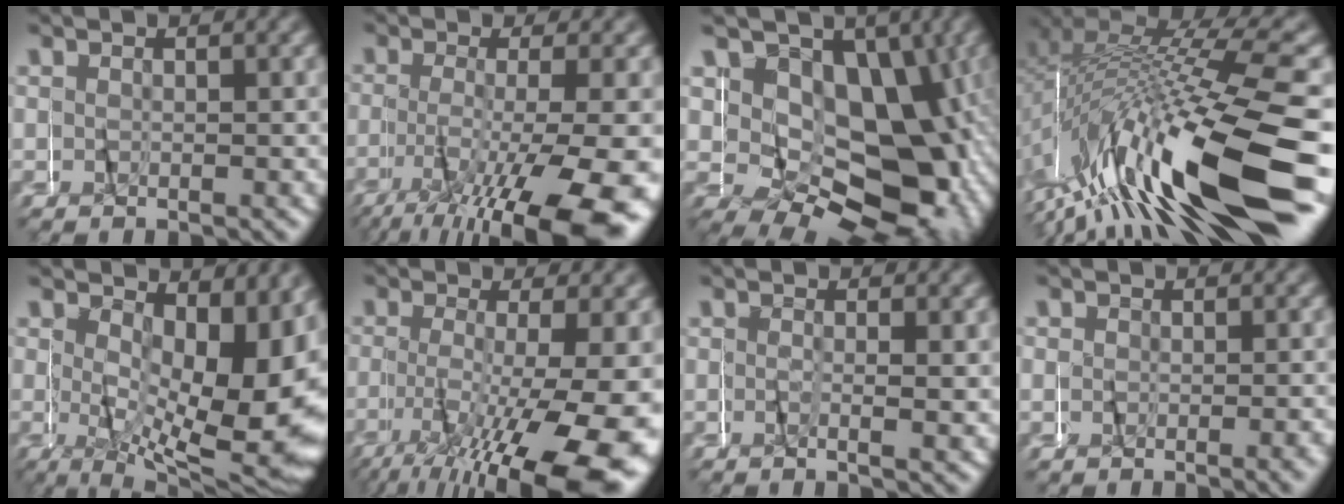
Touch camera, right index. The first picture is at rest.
{"total": 8.6, "force": [-3.7, 2.0, 7.6], "torque": [-0.121, -0.019, -0.047]}
{"total": 14.6, "force": [-2.1, 10.2, 10.2], "torque": [-0.166, -0.036, -0.017]}
{"total": 12.0, "force": [-4.8, 4.0, 10.2], "torque": [-0.191, 0.000, -0.071]}
{"total": 11.9, "force": [-0.6, 5.1, 10.7], "torque": [-0.128, -0.012, -0.002]}
{"total": 9.7, "force": [-3.3, 2.8, 8.7], "torque": [-0.132, -0.018, -0.039]}
{"total": 1.0, "force": [-0.6, -0.7, 0.2], "torque": [-0.017, -0.004, -0.014]}
{"total": 0.5, "force": [-0.5, 0.2, 0.1], "torque": [-0.004, -0.004, -0.009]}